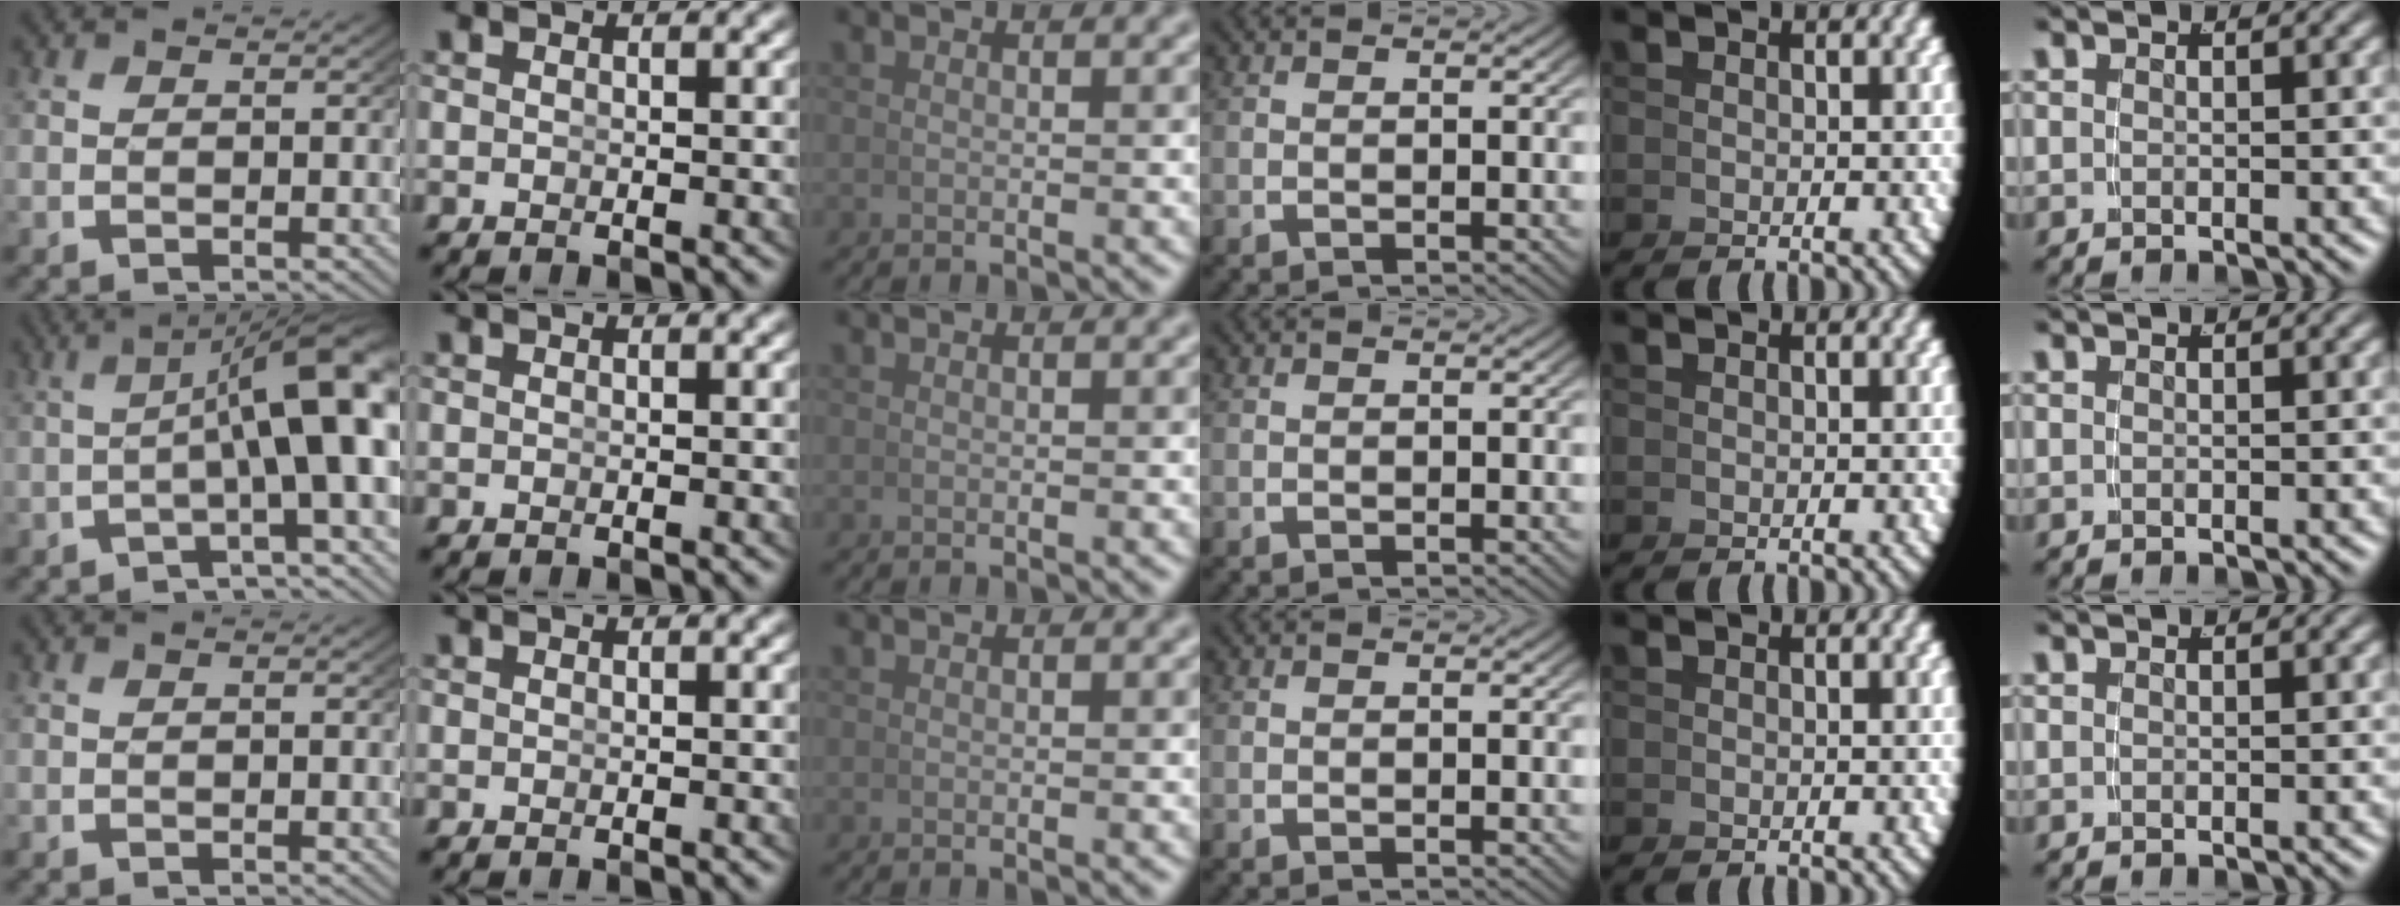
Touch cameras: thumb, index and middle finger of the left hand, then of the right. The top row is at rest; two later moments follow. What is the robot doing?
{"motion": "lift_and_place", "object": "dispenser bottle"}